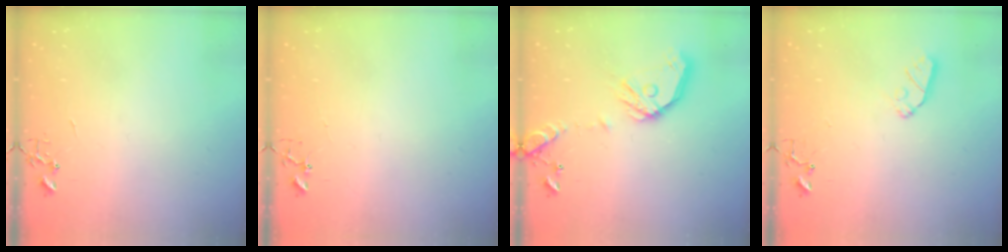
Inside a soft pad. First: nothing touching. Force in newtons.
{"total": 3.9, "press": 3.8, "slide": 0.2}
{"total": 15.7, "press": 15.4, "slide": 2.5}
{"total": 7.3, "press": 7.2, "slide": 0.5}